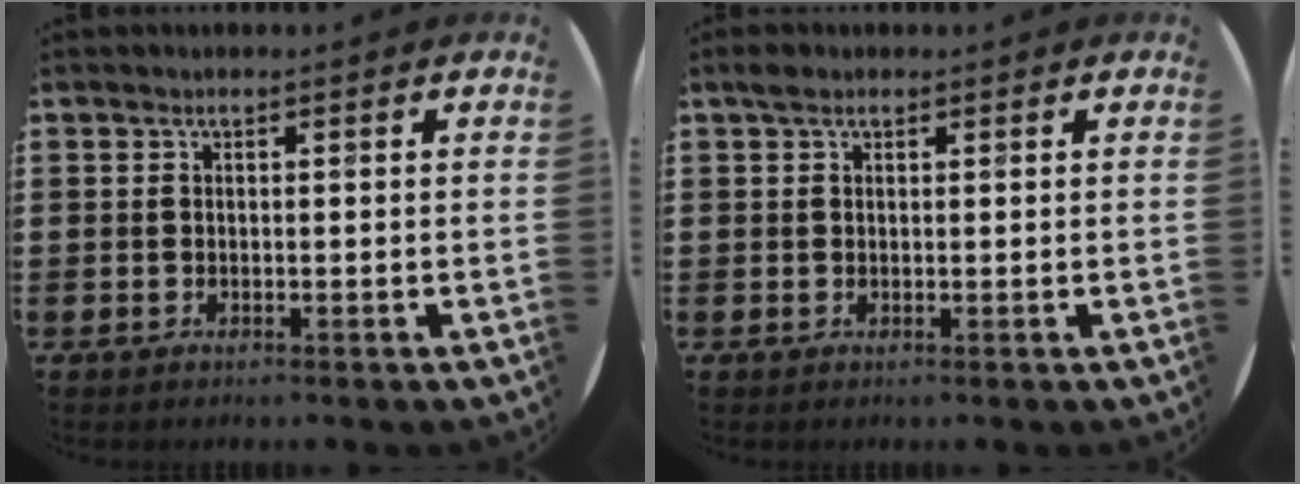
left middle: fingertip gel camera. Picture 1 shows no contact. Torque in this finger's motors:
{"motor_torque": [0.24, -0.37, 0.08, 0.01]}